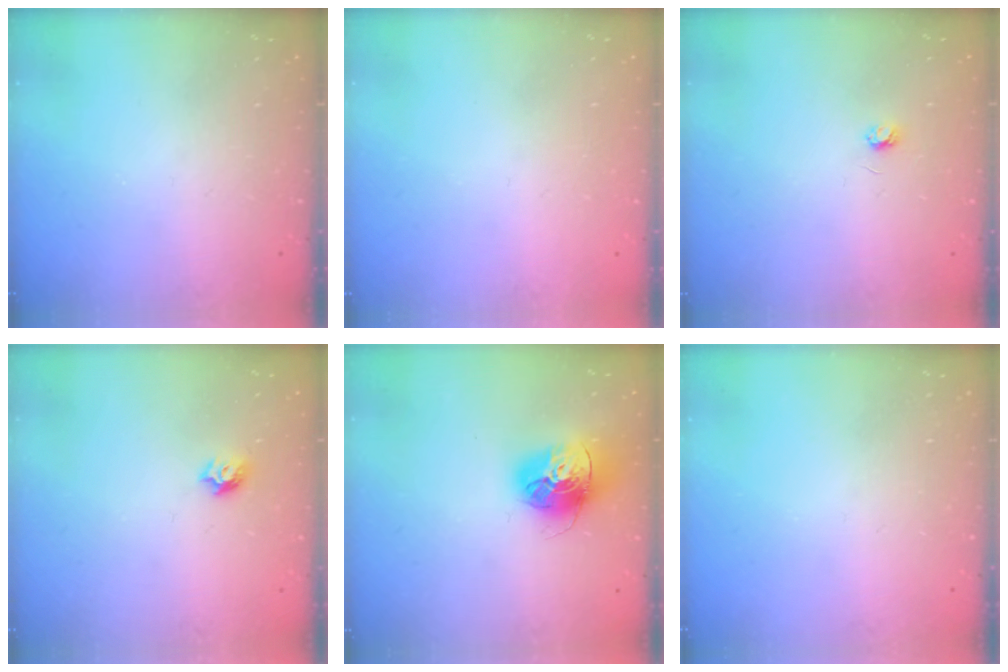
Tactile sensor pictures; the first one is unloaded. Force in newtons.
{"total": 0.7, "press": 0.7, "slide": 0.3}
{"total": 2.9, "press": 2.9, "slide": 0.3}
{"total": 5.1, "press": 5.1, "slide": 0.6}
{"total": 15.7, "press": 15.6, "slide": 1.6}
{"total": 0.0}